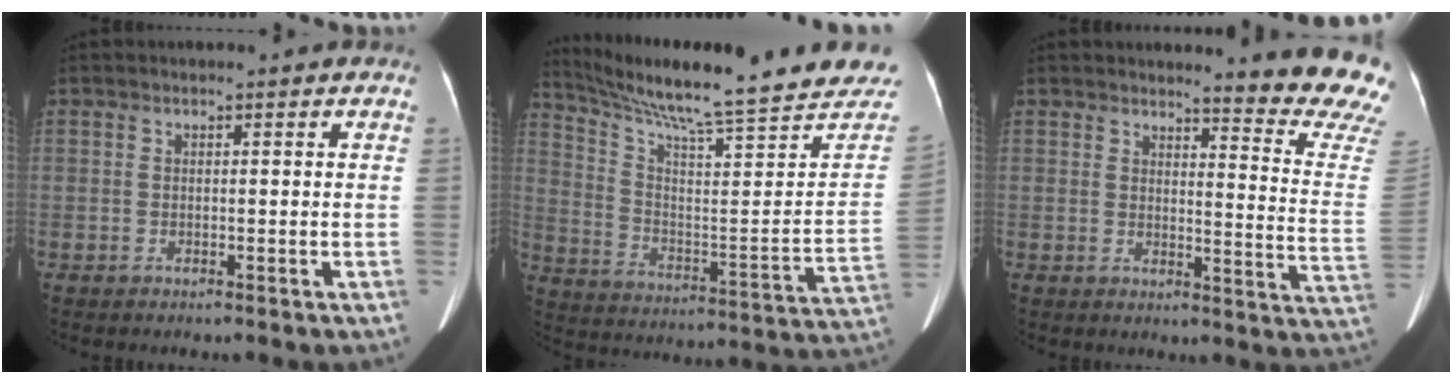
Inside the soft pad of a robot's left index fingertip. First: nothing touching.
{"total": 26.7, "force": [23.1, 1.5, 13.2], "torque": [-0.215, -0.074, 0.314]}
{"total": 12.9, "force": [12.1, -0.2, 4.4], "torque": [-0.038, -0.109, 0.114]}